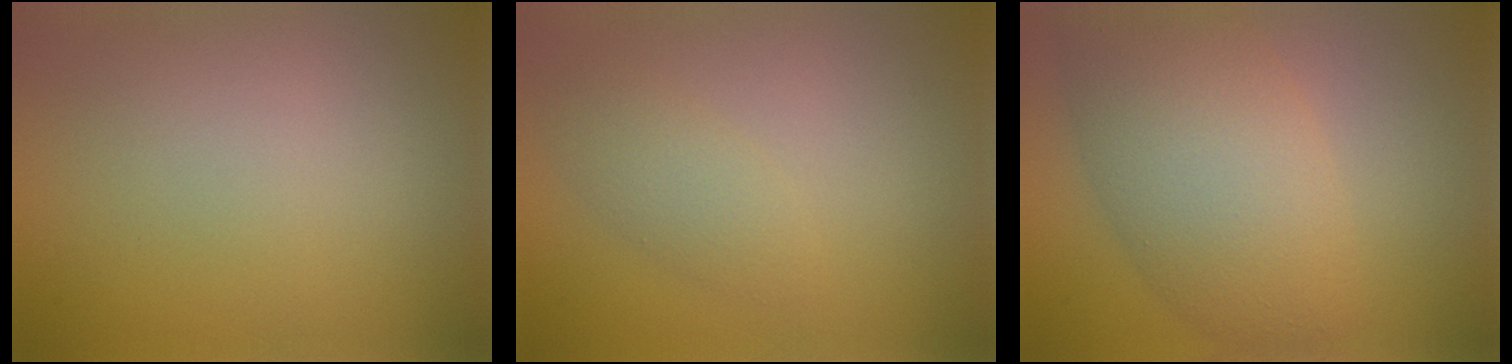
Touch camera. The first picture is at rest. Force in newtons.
{"total": 2.1, "press": 2.1, "slide": 0.1}
{"total": 8.3, "press": 8.3, "slide": 0.5}